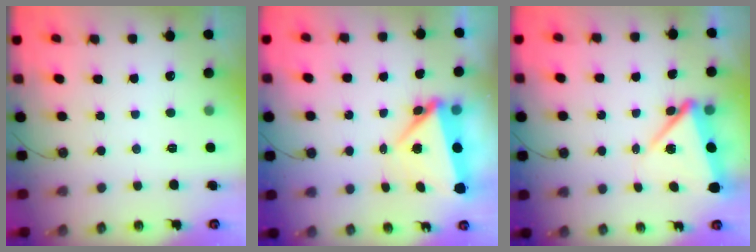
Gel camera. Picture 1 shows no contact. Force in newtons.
{"total": 7.3, "press": 6.2, "slide": 3.9}
{"total": 7.5, "press": 7.2, "slide": 1.9}